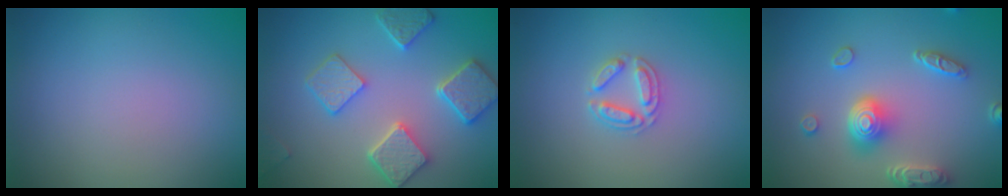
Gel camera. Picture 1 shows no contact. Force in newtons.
{"total": 5.1, "press": 4.6, "slide": 2.0}
{"total": 2.5, "press": 2.5, "slide": 0.4}
{"total": 5.1, "press": 4.0, "slide": 3.1}